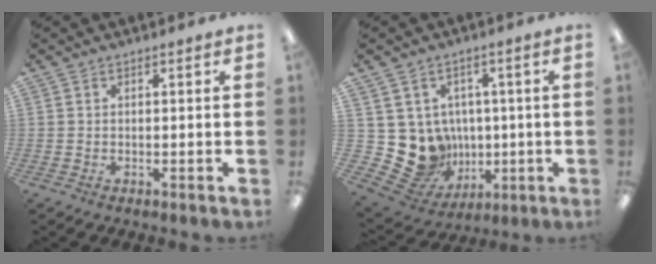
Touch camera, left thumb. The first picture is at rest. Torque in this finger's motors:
{"motor_torque": [-0.45, 0.37, -0.05, 0.05, 0.03]}